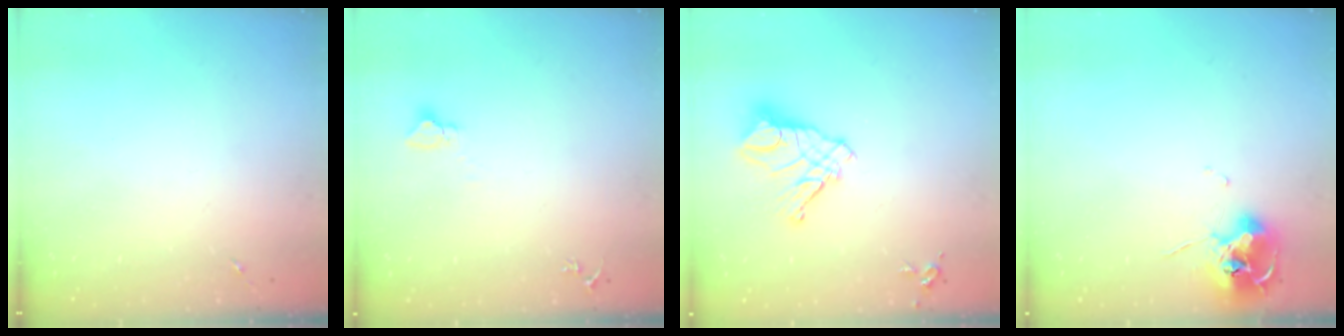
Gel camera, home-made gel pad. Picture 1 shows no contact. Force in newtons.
{"total": 2.9, "press": 2.9, "slide": 0.1}
{"total": 12.0, "press": 11.9, "slide": 1.1}
{"total": 9.8, "press": 9.8, "slide": 0.5}